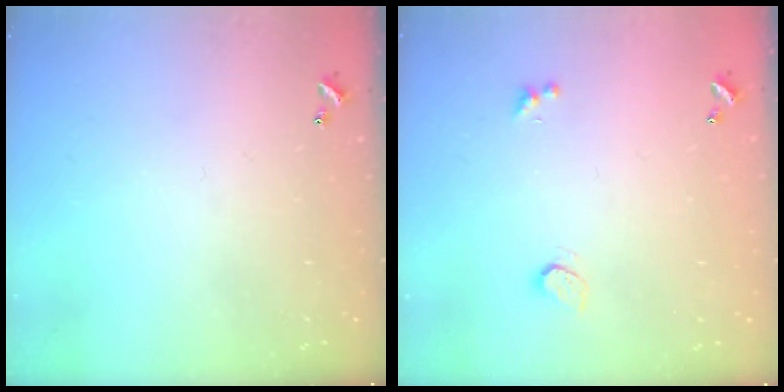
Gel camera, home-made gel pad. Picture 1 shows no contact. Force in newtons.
{"total": 0.9, "press": 0.8, "slide": 0.4}